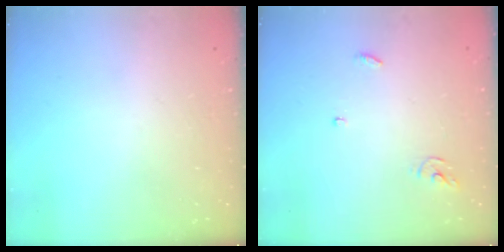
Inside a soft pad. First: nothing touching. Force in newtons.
{"total": 3.9, "press": 3.9, "slide": 0.4}